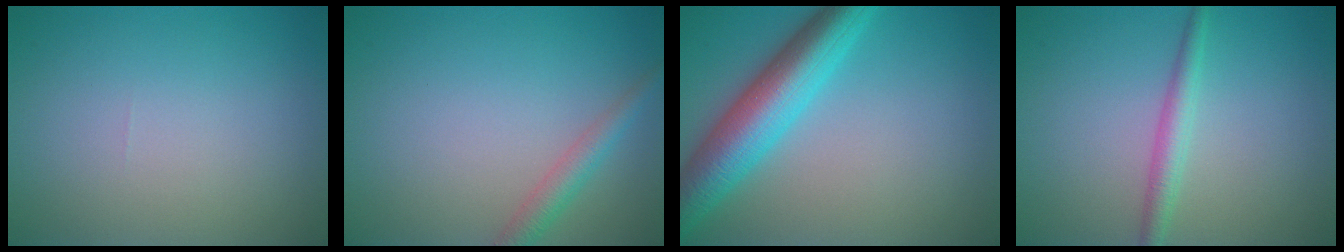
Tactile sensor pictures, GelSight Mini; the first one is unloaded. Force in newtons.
{"total": 2.2, "press": 2.2, "slide": 0.1}
{"total": 7.5, "press": 7.5, "slide": 0.3}
{"total": 2.2, "press": 2.2, "slide": 0.1}